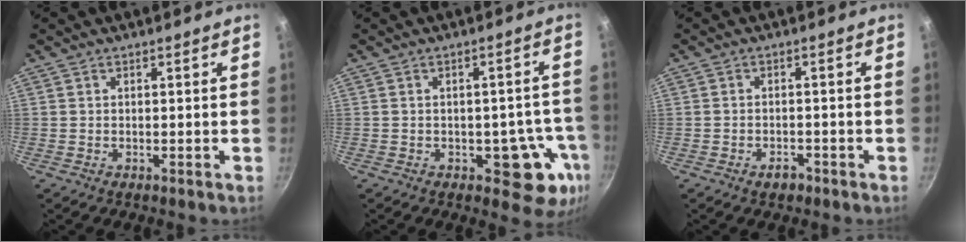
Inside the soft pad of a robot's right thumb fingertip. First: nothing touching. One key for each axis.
{"total": 9.6, "fx": -3.3, "fy": 5.6, "fz": 7.0, "tx": -0.023, "ty": 0.021, "tz": -0.039}
{"total": 2.5, "fx": -1.6, "fy": 1.5, "fz": 1.2, "tx": -0.012, "ty": 0.017, "tz": -0.021}